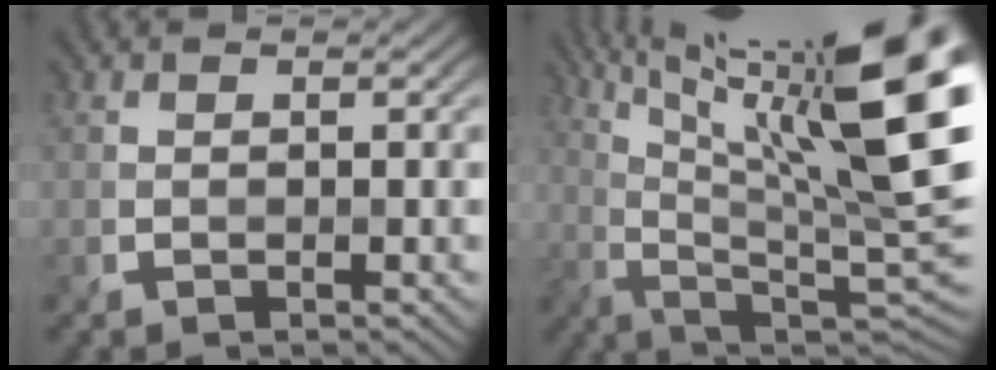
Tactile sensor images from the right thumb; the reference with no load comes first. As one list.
[{"total": 20.8, "force": [8.9, 6.0, 17.8], "torque": [-0.262, 0.024, 0.144]}]